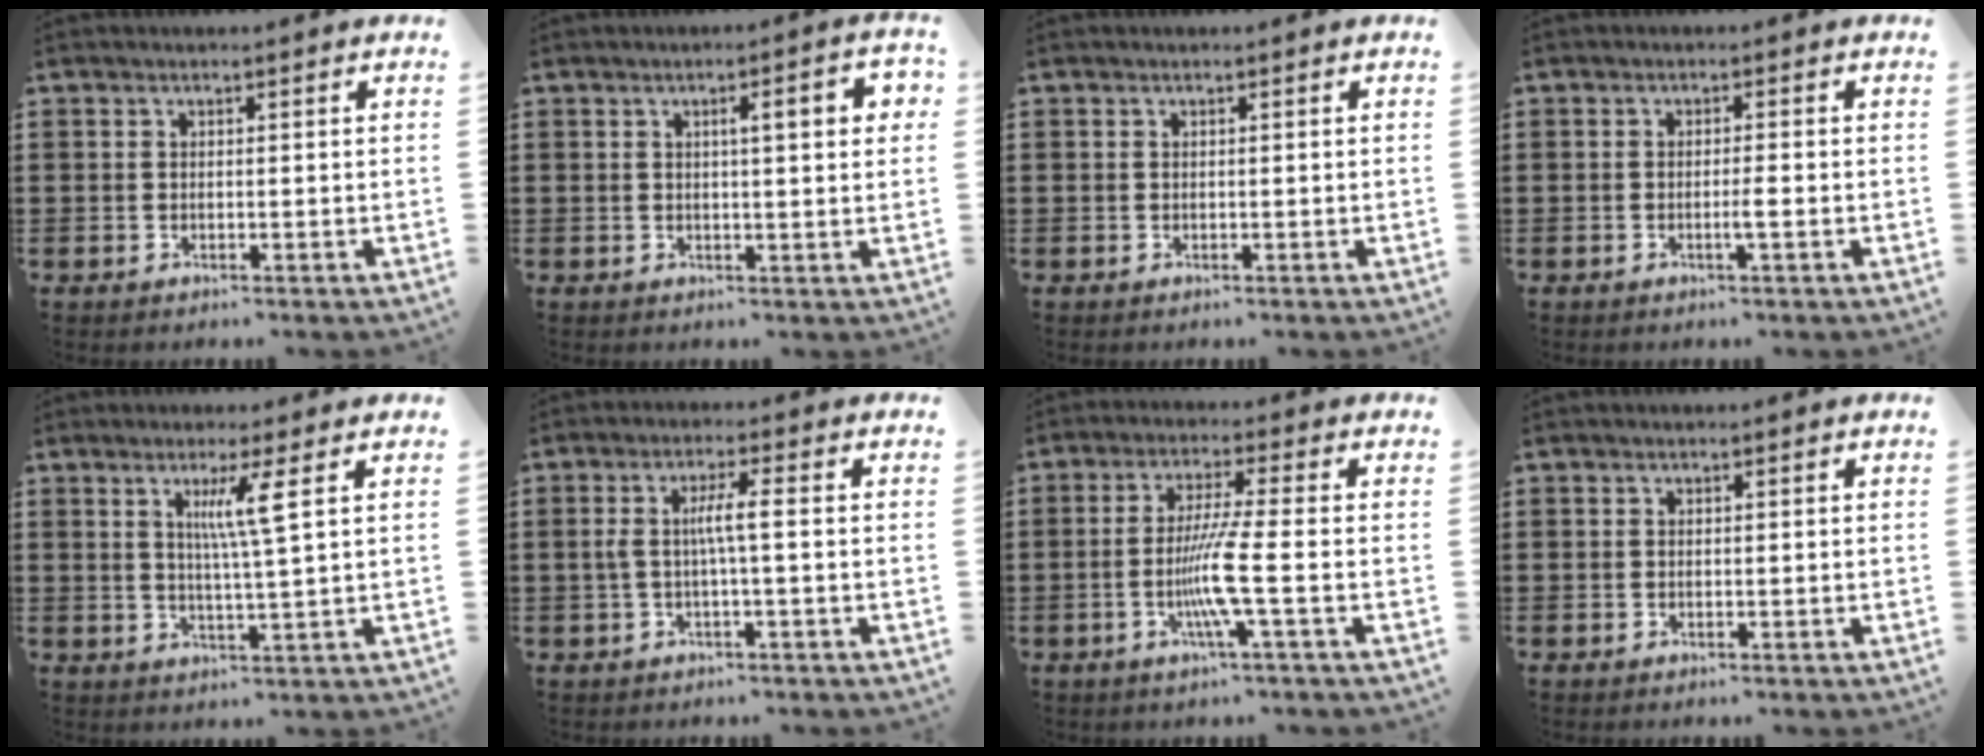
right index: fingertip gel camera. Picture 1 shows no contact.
{"total": 4.5, "force": [1.1, 0.8, 4.2], "torque": [-0.066, 0.003, 0.011]}
{"total": 0.0}
{"total": 1.9, "force": [-0.7, 0.0, 1.8], "torque": [-0.030, 0.000, -0.013]}
{"total": 5.0, "force": [1.8, -0.6, 4.6], "torque": [-0.094, -0.005, 0.026]}
{"total": 4.2, "force": [-0.1, 0.3, 4.2], "torque": [-0.087, -0.001, -0.010]}
{"total": 7.5, "force": [-1.8, -0.4, 7.2], "torque": [-0.145, -0.020, -0.041]}
{"total": 0.0}